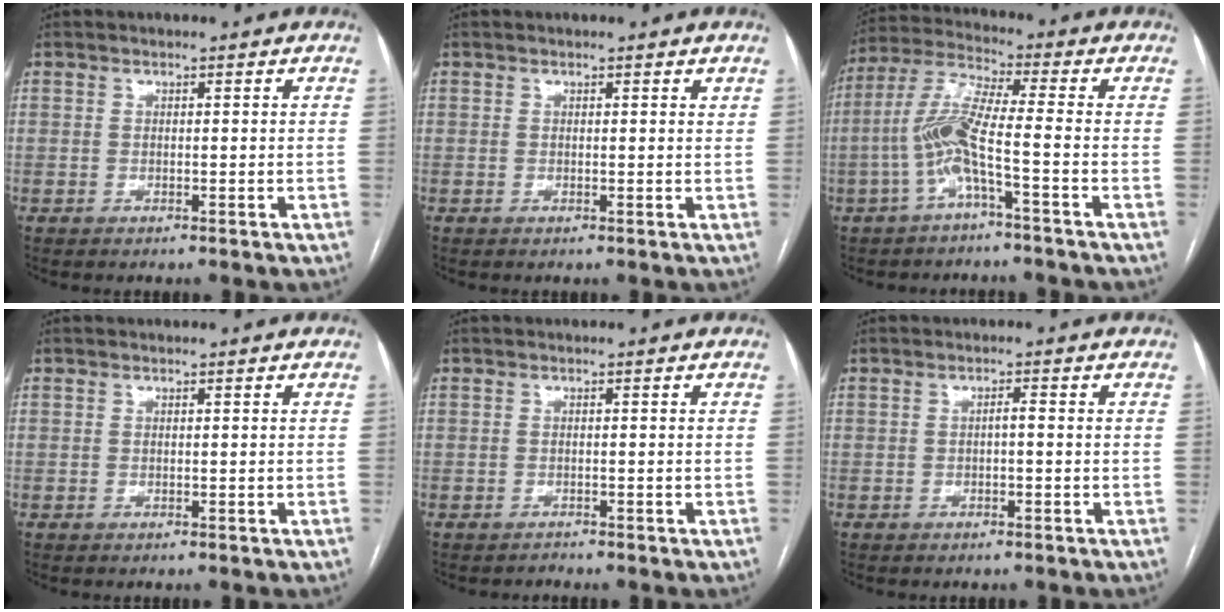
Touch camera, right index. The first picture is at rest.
{"total": 0.7, "force": [0.6, 0.2, 0.3], "torque": [-0.004, 0.001, 0.003]}
{"total": 8.3, "force": [-2.7, -0.1, 7.9], "torque": [-0.172, 0.016, -0.060]}
{"total": 0.0}
{"total": 0.6, "force": [-0.6, 0.1, -0.1], "torque": [0.000, -0.002, -0.009]}
{"total": 1.0, "force": [-0.2, 0.2, 0.9], "torque": [-0.014, 0.003, -0.004]}